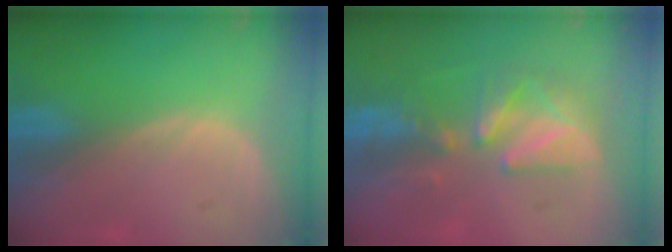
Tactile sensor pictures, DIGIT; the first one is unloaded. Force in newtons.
{"total": 7.6, "press": 7.3, "slide": 2.1}